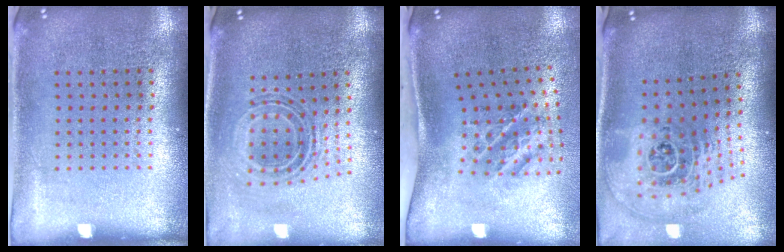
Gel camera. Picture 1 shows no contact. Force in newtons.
{"total": 0.8, "press": 0.8, "slide": 0.3}
{"total": 1.8, "press": 1.2, "slide": 1.3}
{"total": 2.8, "press": 1.8, "slide": 2.1}